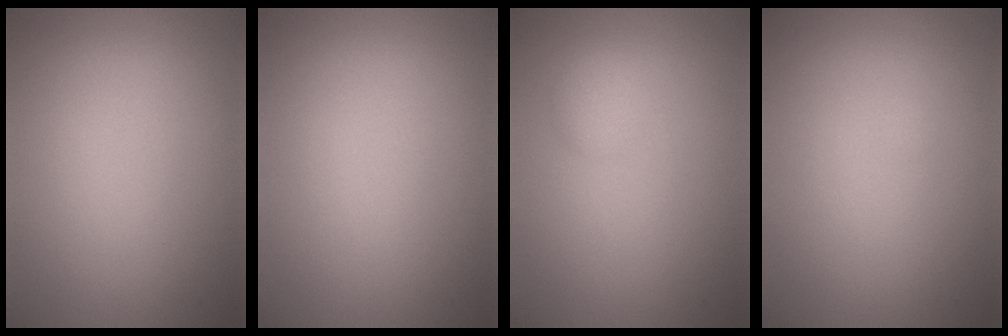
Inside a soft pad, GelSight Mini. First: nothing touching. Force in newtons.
{"total": 0.0}
{"total": 1.4, "press": 1.4, "slide": 0.1}
{"total": 0.0}